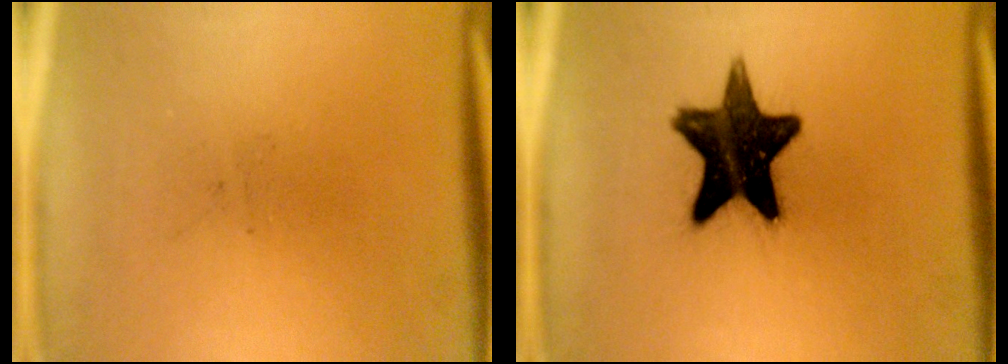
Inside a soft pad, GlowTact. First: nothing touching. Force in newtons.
{"total": 14.8}